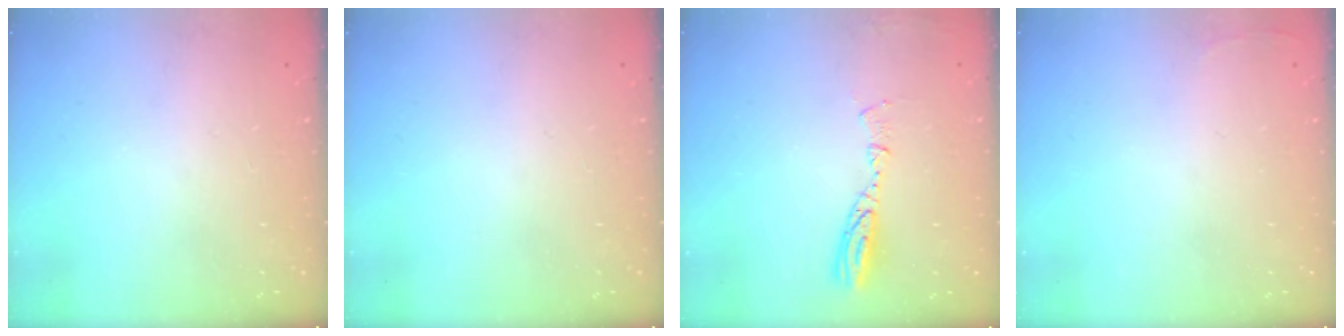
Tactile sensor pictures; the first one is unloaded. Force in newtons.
{"total": 0.0}
{"total": 8.0, "press": 8.0, "slide": 0.7}
{"total": 2.5, "press": 2.4, "slide": 0.9}